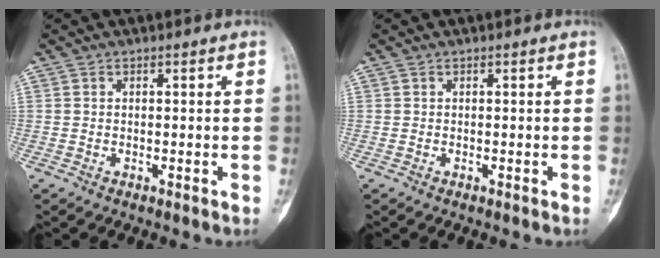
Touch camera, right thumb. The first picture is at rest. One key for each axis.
{"total": 0.0}